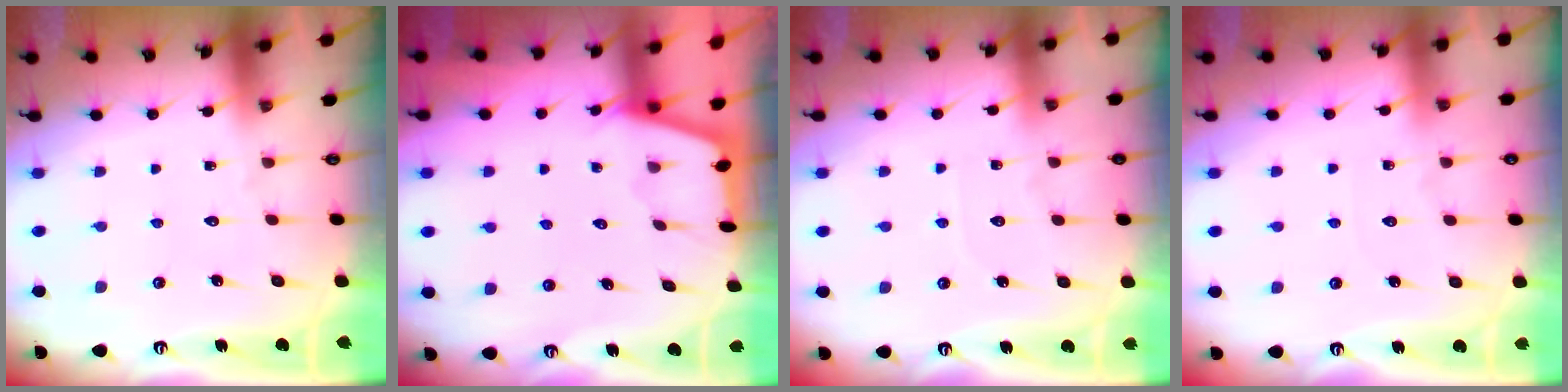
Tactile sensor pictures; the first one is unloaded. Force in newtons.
{"total": 2.2, "press": 2.2, "slide": 0.1}
{"total": 3.3, "press": 3.3, "slide": 0.4}
{"total": 2.3, "press": 2.3, "slide": 0.3}